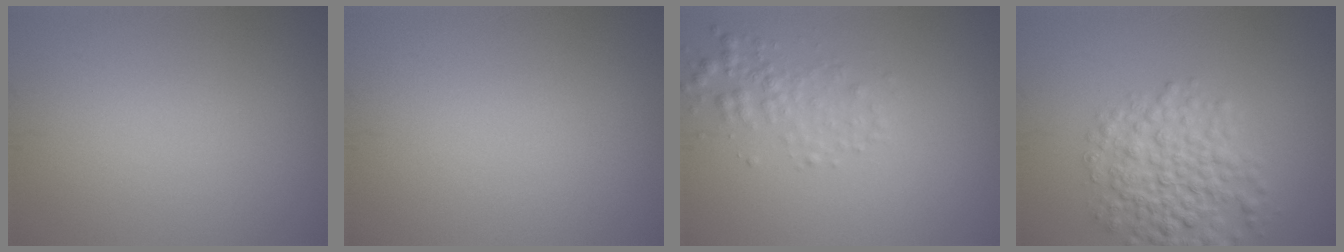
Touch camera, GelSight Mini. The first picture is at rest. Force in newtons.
{"total": 0.0}
{"total": 2.1, "press": 2.1, "slide": 0.1}
{"total": 5.6, "press": 5.6, "slide": 0.2}